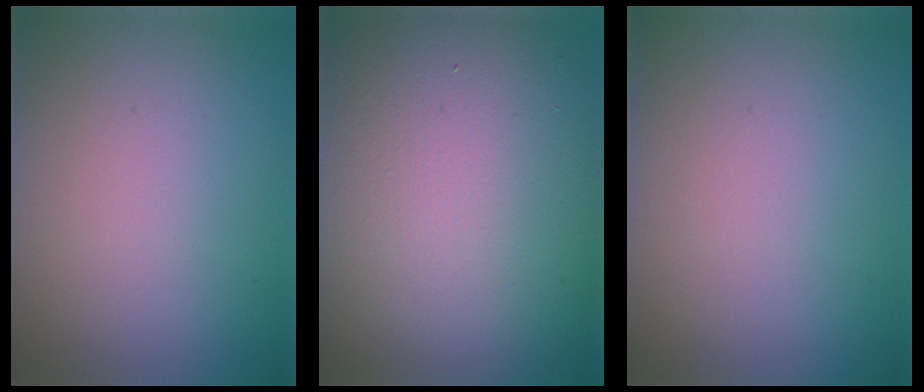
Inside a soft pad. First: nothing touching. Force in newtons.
{"total": 17.2, "press": 17.1, "slide": 1.2}
{"total": 0.0}